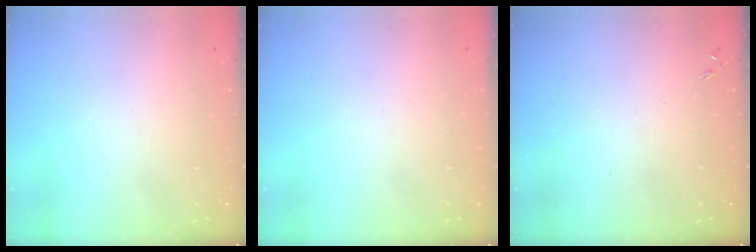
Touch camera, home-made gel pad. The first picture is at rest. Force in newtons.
{"total": 0.0}
{"total": 0.0}